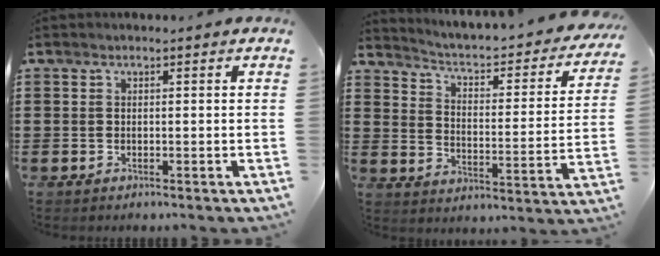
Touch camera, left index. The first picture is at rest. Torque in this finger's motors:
{"motor_torque": [2.14, 0.00, 0.42, 0.09]}